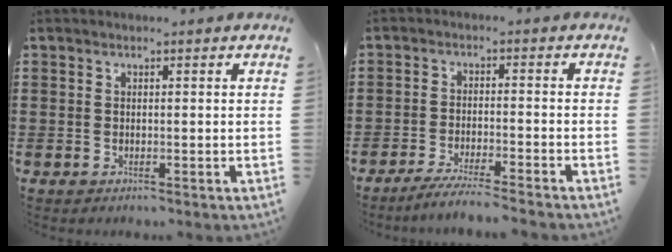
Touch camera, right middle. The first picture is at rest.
{"total": 3.9, "force": [-3.6, -0.2, 1.4], "torque": [-0.031, -0.005, -0.073]}